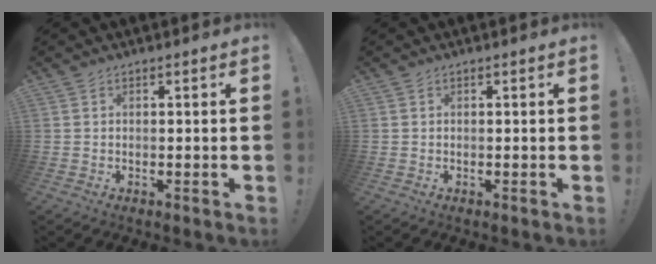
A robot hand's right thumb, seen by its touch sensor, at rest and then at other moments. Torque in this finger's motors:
{"motor_torque": [0.00, 0.00, -0.03, -0.03, 0.00]}